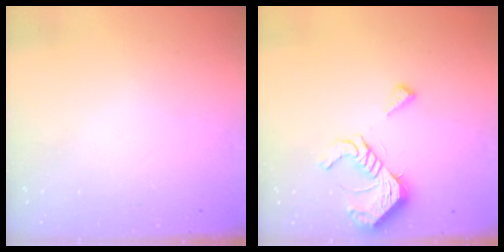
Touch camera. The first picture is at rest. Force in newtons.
{"total": 11.1, "press": 11.1, "slide": 0.8}